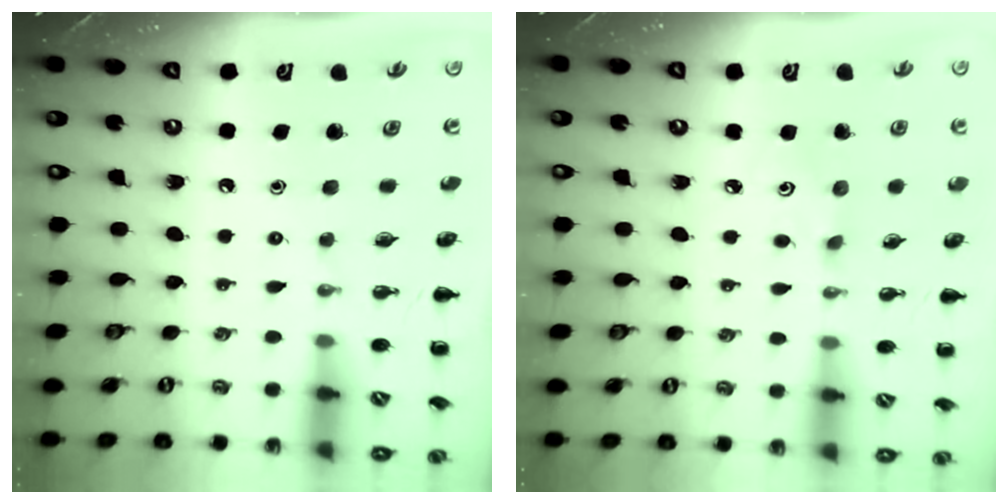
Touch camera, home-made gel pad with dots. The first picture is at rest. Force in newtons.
{"total": 2.7, "press": 2.6, "slide": 0.6}